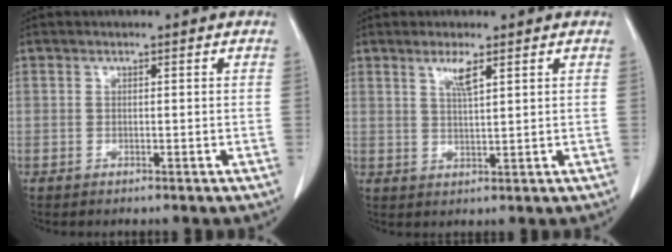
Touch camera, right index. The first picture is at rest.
{"total": 3.1, "force": [1.8, 0.1, 2.6], "torque": [-0.053, -0.002, 0.037]}